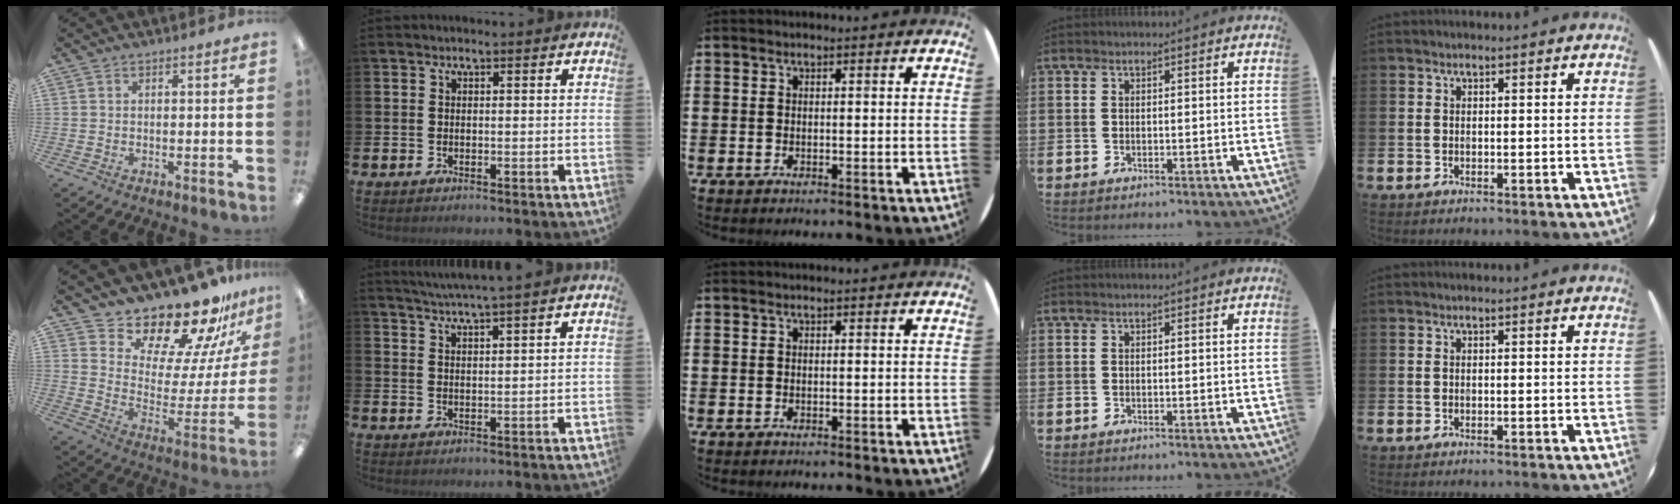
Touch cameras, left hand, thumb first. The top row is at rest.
{"thumb": {"total": 17.8, "force": [16.5, 4.4, 4.9], "torque": [-0.081, -0.155, 0.276]}, "index": {"total": 3.8, "force": [3.6, -0.8, 0.7], "torque": [-0.030, -0.013, 0.067]}}